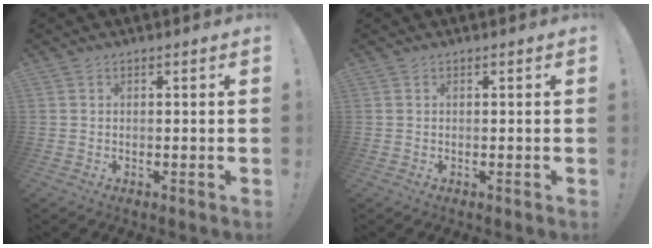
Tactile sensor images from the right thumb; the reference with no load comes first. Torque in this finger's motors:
{"motor_torque": [0.00, 0.01, -0.03, 0.02, 0.00]}